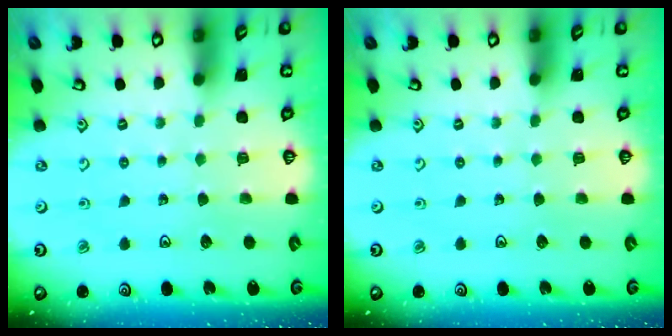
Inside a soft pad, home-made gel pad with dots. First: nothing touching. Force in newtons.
{"total": 0.0}